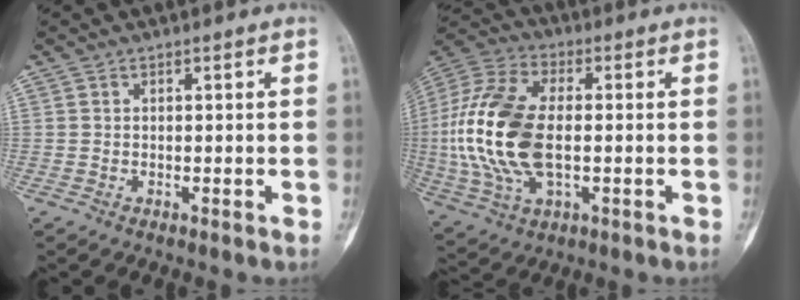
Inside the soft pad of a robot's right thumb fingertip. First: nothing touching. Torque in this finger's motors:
{"motor_torque": [2.16, 1.96, 1.42, -1.36, 0.40]}